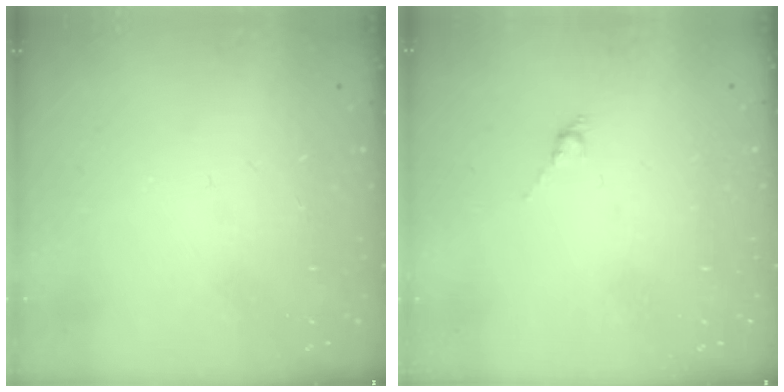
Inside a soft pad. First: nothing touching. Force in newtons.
{"total": 0.0}